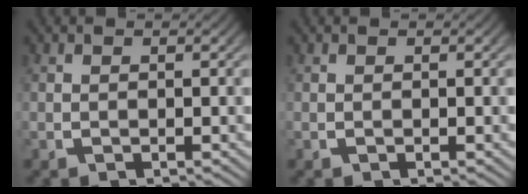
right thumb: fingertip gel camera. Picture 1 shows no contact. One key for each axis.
{"total": 0.0}